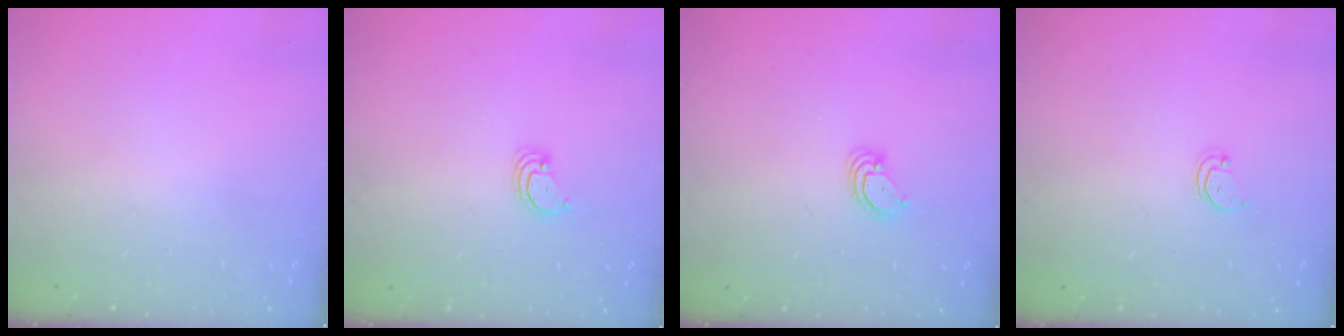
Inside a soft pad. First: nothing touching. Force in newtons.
{"total": 2.9, "press": 2.9, "slide": 0.2}
{"total": 3.2, "press": 3.2, "slide": 0.2}
{"total": 1.8, "press": 1.7, "slide": 0.2}